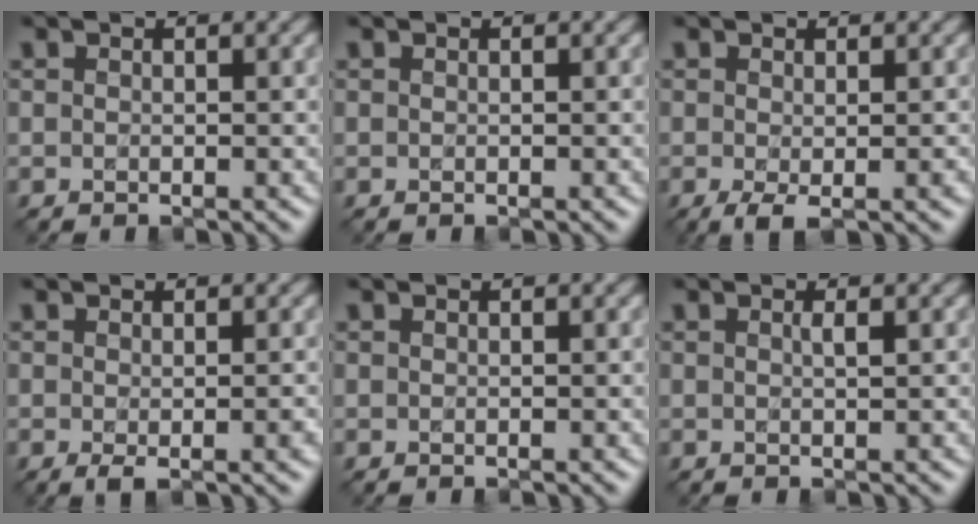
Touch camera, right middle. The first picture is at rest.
{"total": 0.0}
{"total": 2.1, "force": [-0.6, 0.4, 1.9], "torque": [-0.037, -0.007, -0.011]}
{"total": 2.0, "force": [-0.5, 0.5, 1.9], "torque": [-0.028, -0.005, -0.006]}
{"total": 0.0}
{"total": 0.7, "force": [0.2, 0.0, 0.7], "torque": [-0.010, 0.001, 0.003]}